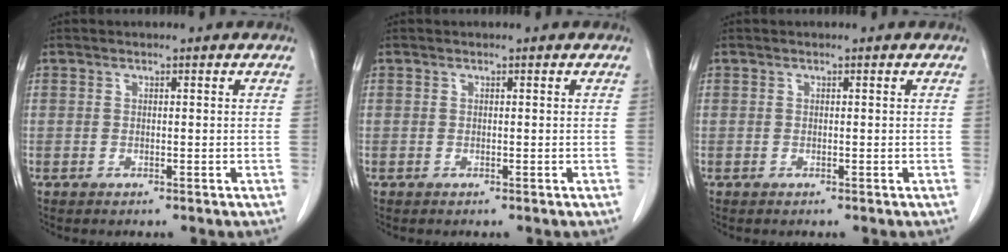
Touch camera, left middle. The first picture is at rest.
{"total": 0.0}
{"total": 0.0}